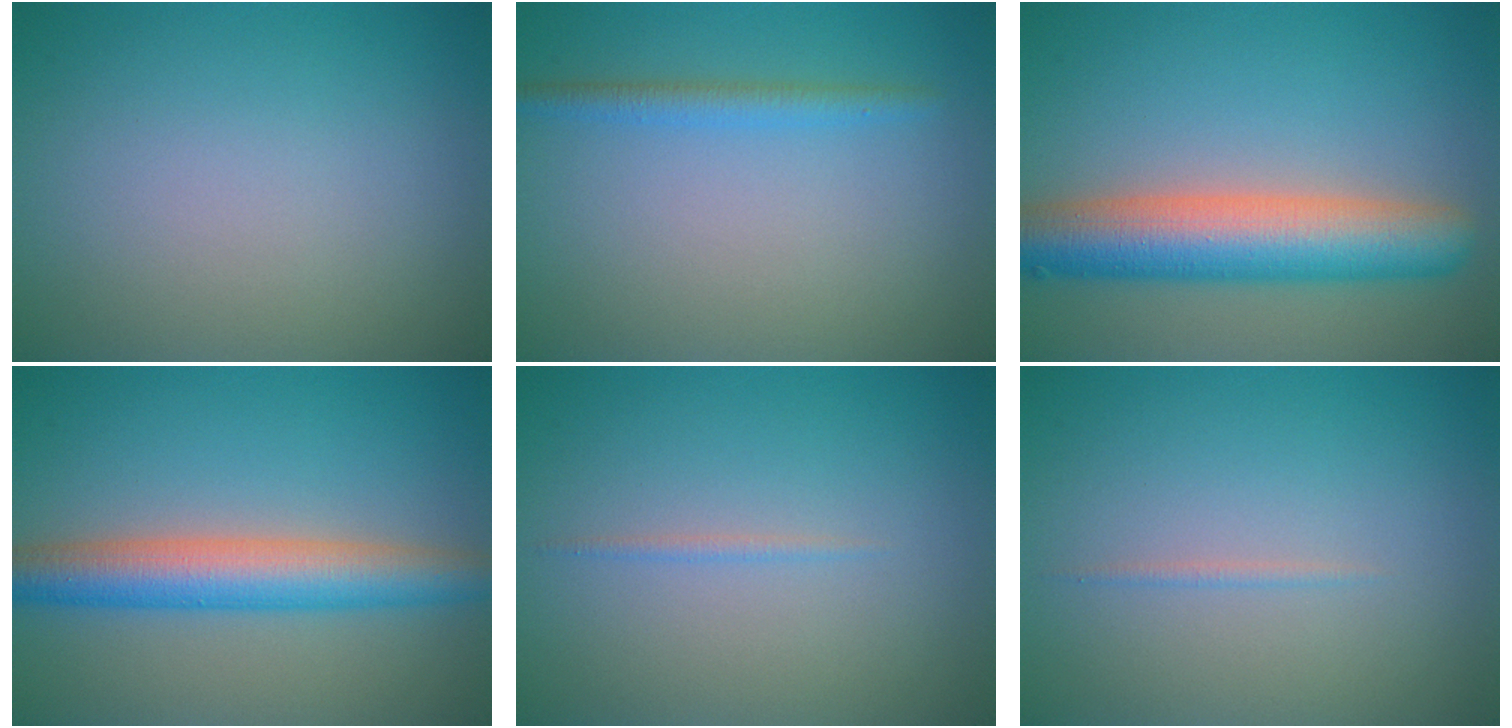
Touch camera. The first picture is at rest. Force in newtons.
{"total": 1.8, "press": 1.8, "slide": 0.0}
{"total": 8.2, "press": 8.2, "slide": 0.4}
{"total": 5.9, "press": 5.9, "slide": 0.3}
{"total": 0.6, "press": 0.6, "slide": 0.1}
{"total": 0.5, "press": 0.5, "slide": 0.0}